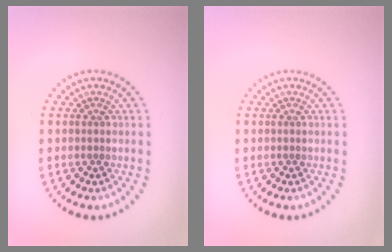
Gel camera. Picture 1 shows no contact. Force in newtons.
{"total": 0.0}